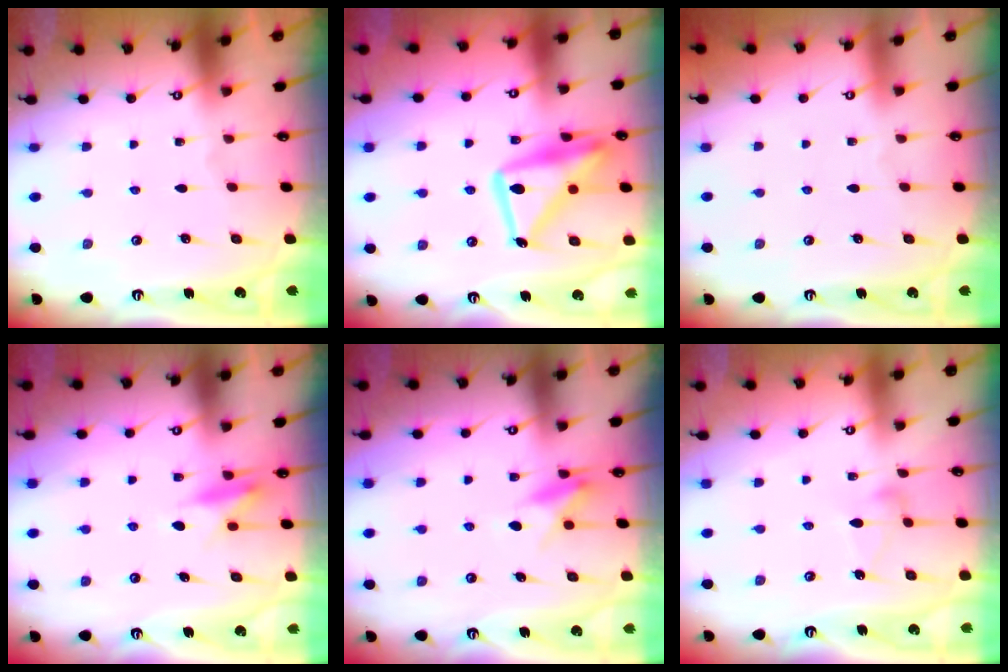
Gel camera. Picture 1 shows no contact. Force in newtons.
{"total": 18.0, "press": 17.9, "slide": 1.6}
{"total": 3.9, "press": 3.9, "slide": 0.1}
{"total": 7.6, "press": 7.6, "slide": 0.9}
{"total": 7.3, "press": 7.3, "slide": 0.9}
{"total": 6.0, "press": 6.0, "slide": 0.3}